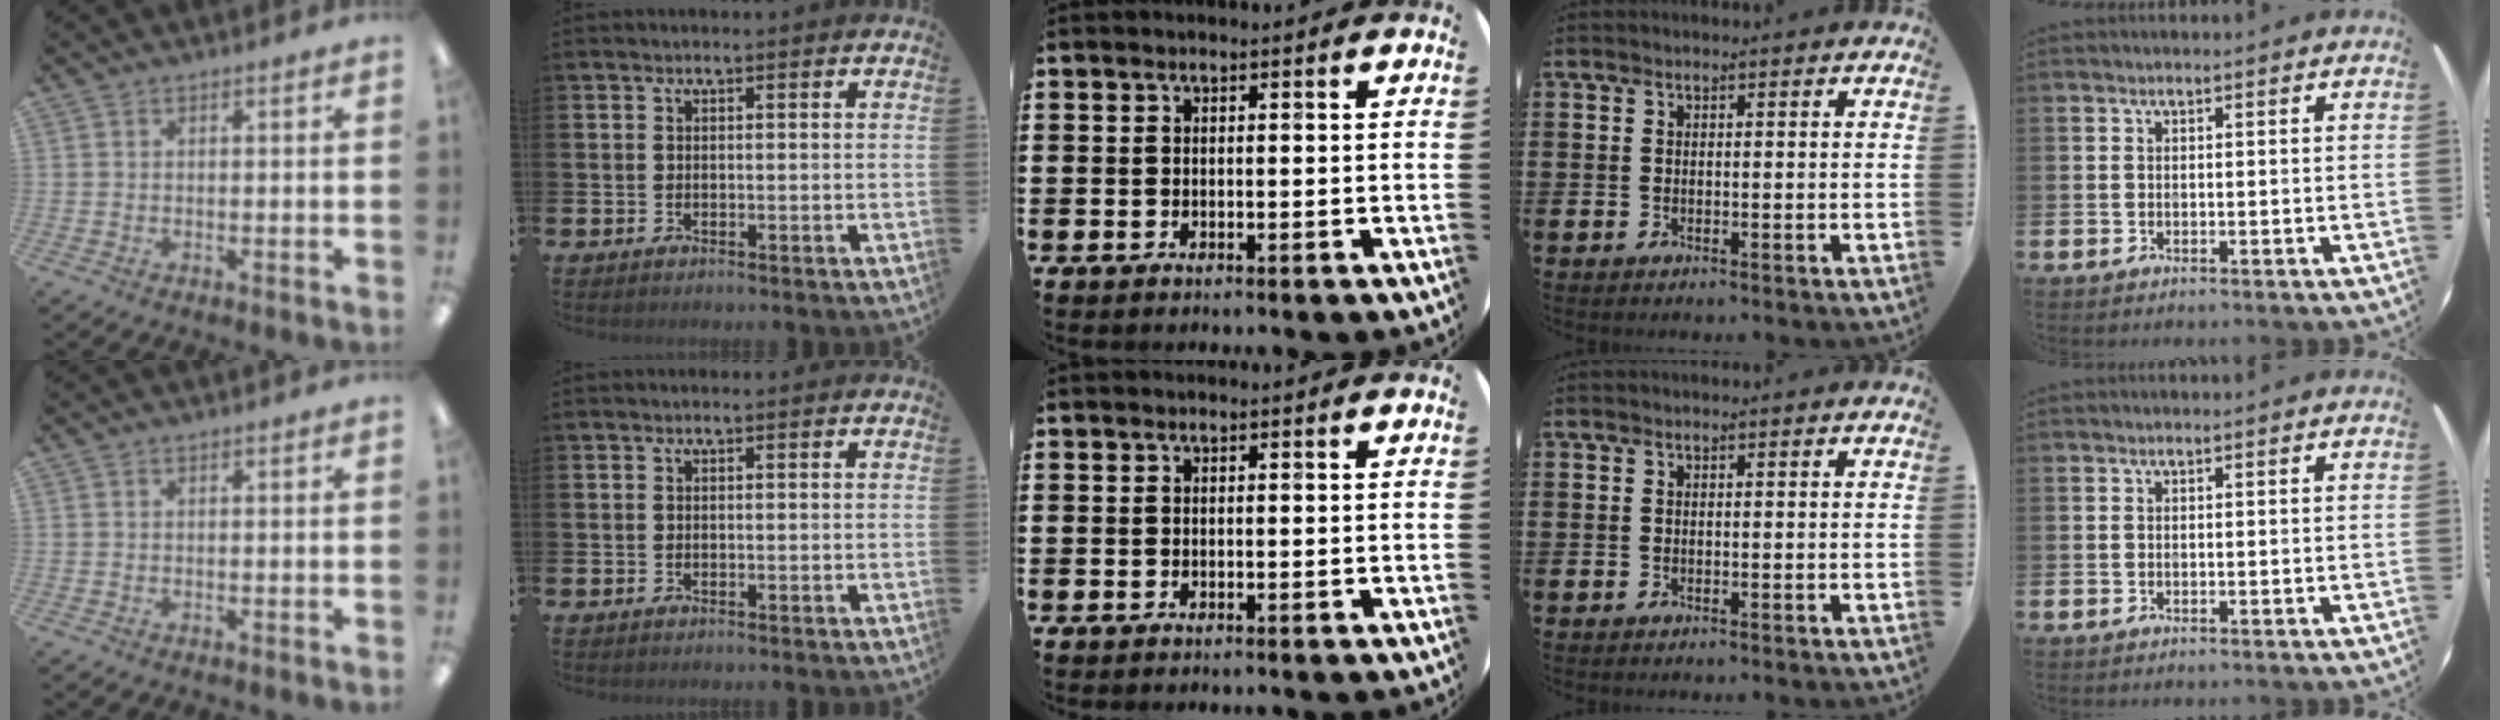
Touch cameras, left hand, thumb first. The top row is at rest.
{}